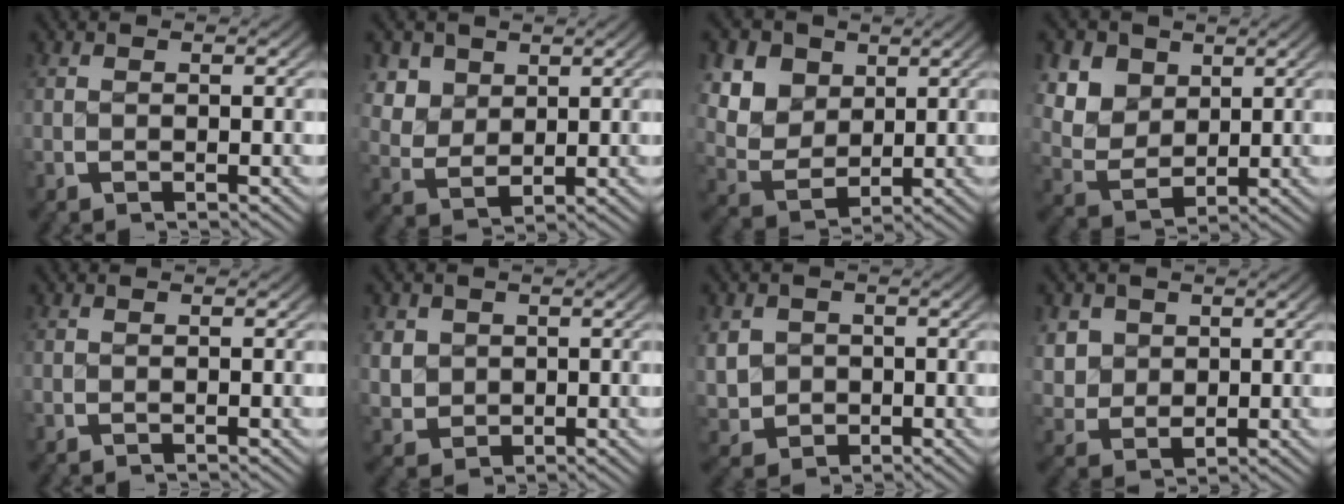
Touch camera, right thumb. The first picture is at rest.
{"total": 5.9, "force": [1.2, 4.7, 3.3], "torque": [-0.086, -0.025, 0.035]}
{"total": 10.6, "force": [1.2, 8.7, 6.0], "torque": [-0.146, -0.030, 0.024]}
{"total": 9.5, "force": [1.2, 7.8, 5.4], "torque": [-0.135, -0.029, 0.028]}
{"total": 0.0}
{"total": 4.4, "force": [0.2, 3.9, 2.0], "torque": [-0.061, -0.027, 0.021]}
{"total": 5.6, "force": [-0.3, 4.9, 2.8], "torque": [-0.074, -0.027, 0.010]}
{"total": 5.6, "force": [0.7, 4.8, 2.8], "torque": [-0.082, -0.030, 0.029]}